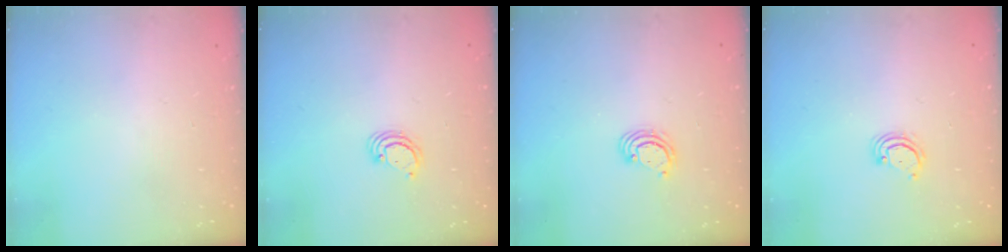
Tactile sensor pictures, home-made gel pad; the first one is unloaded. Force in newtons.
{"total": 2.7, "press": 2.7, "slide": 0.2}
{"total": 2.5, "press": 2.5, "slide": 0.2}
{"total": 2.9, "press": 2.9, "slide": 0.2}